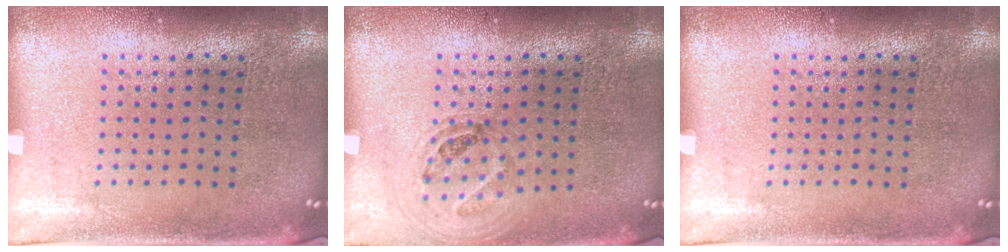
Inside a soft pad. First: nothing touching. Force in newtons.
{"total": 0.9, "press": 0.9, "slide": 0.2}
{"total": 0.0}